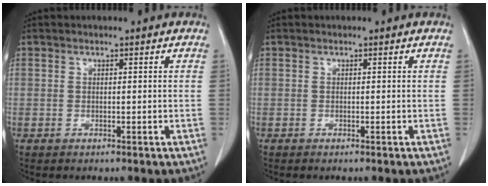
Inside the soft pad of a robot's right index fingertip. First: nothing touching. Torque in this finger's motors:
{"motor_torque": [0.08, -0.06, 0.03, 0.01]}